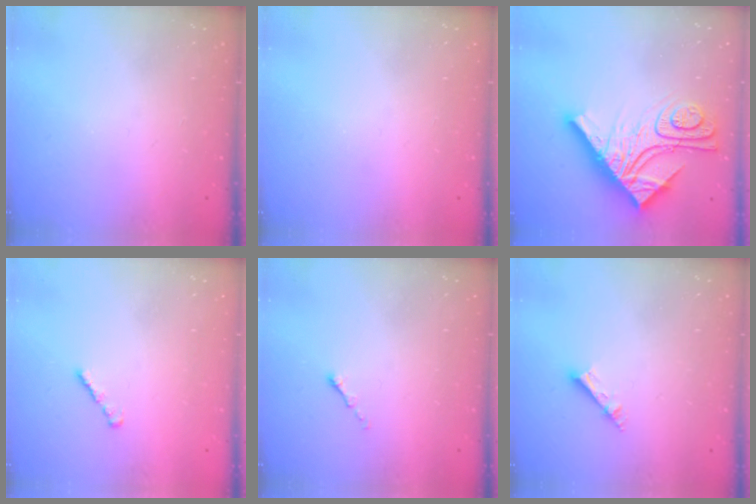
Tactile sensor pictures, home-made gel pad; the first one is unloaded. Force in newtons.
{"total": 0.0}
{"total": 21.2, "press": 21.1, "slide": 1.8}
{"total": 1.6, "press": 1.5, "slide": 0.5}
{"total": 0.0}
{"total": 3.9, "press": 3.8, "slide": 0.5}